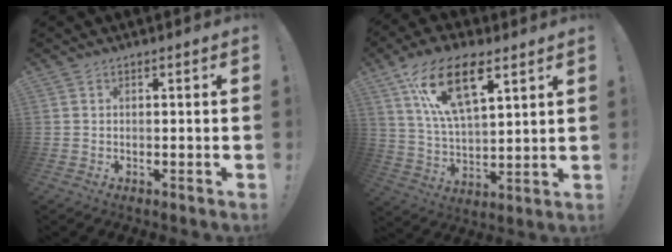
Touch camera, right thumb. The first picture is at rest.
{"total": 16.7, "force": [8.9, 7.4, 12.0], "torque": [-0.220, -0.030, 0.157]}